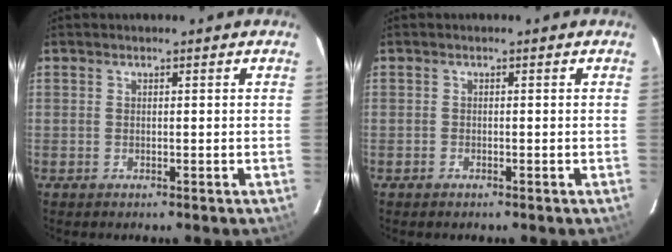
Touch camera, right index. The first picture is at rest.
{"total": 0.6, "force": [-0.5, 0.4, 0.0], "torque": [-0.003, 0.000, -0.009]}